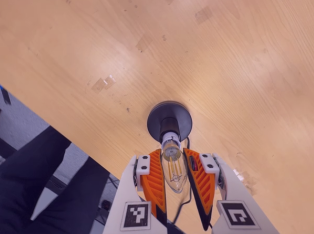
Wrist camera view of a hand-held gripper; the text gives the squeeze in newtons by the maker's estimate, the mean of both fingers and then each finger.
{"total": 11.1, "left": 10.7, "right": 11.4}